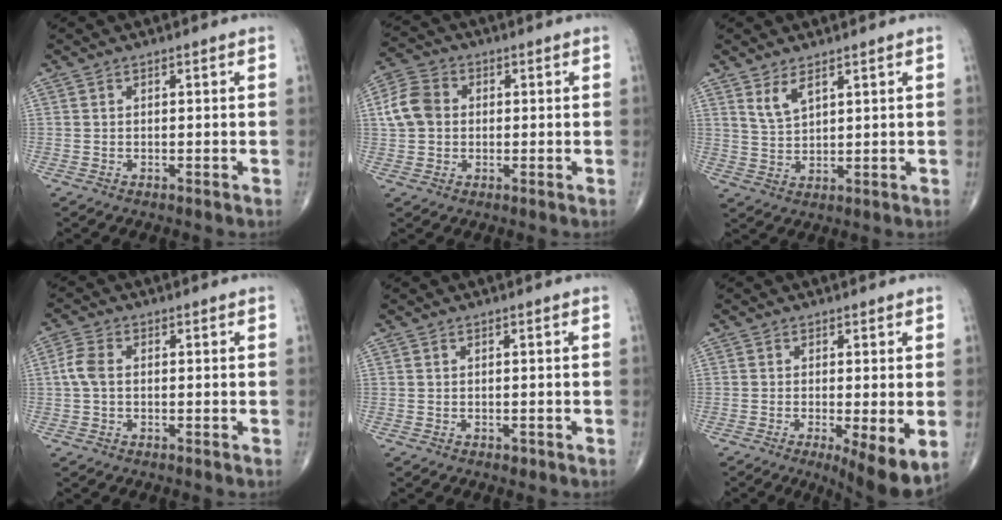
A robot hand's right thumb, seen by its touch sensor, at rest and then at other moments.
{"total": 7.3, "force": [0.6, 5.9, 4.2], "torque": [-0.075, 0.015, 0.003]}
{"total": 4.0, "force": [2.5, 1.5, 2.7], "torque": [-0.048, -0.020, 0.055]}
{"total": 3.8, "force": [0.0, 2.3, 3.0], "torque": [-0.073, 0.009, -0.006]}
{"total": 0.6, "force": [-0.3, 0.3, 0.3], "torque": [0.000, 0.000, -0.004]}
{"total": 8.3, "force": [-2.1, 2.0, 7.8], "torque": [-0.120, -0.026, -0.032]}